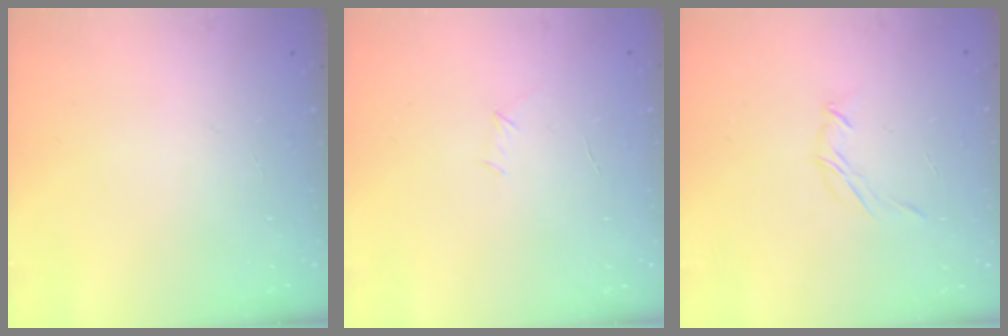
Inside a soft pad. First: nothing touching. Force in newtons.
{"total": 3.2, "press": 3.1, "slide": 0.8}
{"total": 3.6, "press": 3.5, "slide": 0.8}